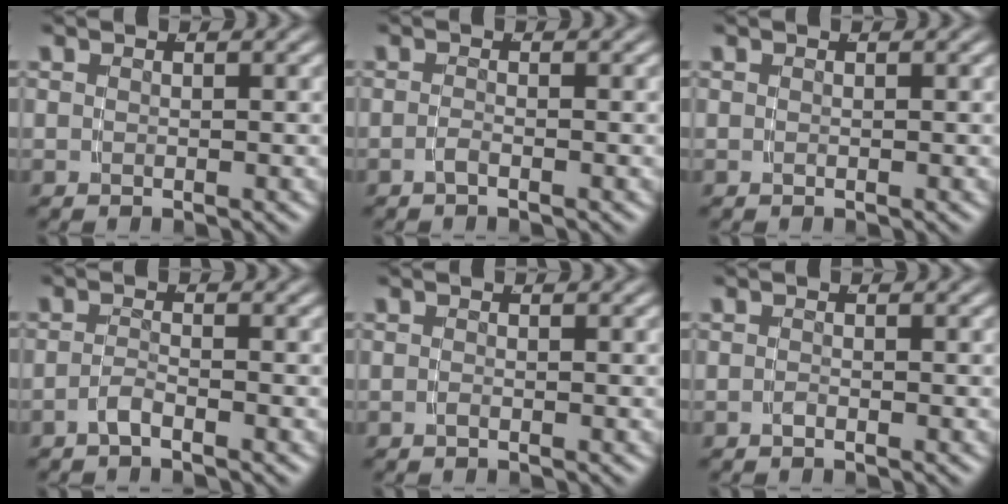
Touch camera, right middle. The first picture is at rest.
{"total": 1.1, "force": [-1.0, -0.5, 0.3], "torque": [-0.009, -0.003, -0.018]}
{"total": 0.0}
{"total": 1.7, "force": [-1.5, -0.4, 0.7], "torque": [-0.012, -0.003, -0.029]}
{"total": 0.5, "force": [-0.5, -0.2, 0.1], "torque": [-0.006, -0.002, -0.007]}
{"total": 0.7, "force": [-0.6, -0.4, 0.0], "torque": [-0.002, -0.003, -0.008]}